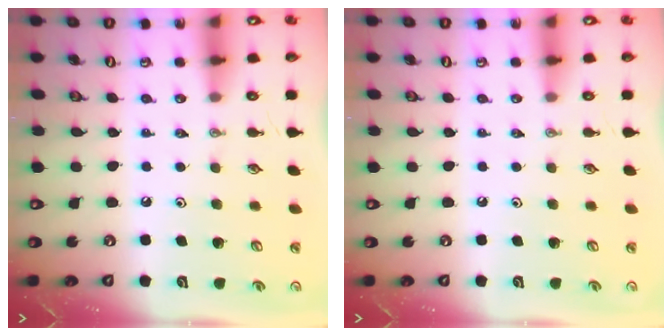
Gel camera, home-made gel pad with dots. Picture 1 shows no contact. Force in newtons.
{"total": 0.0}